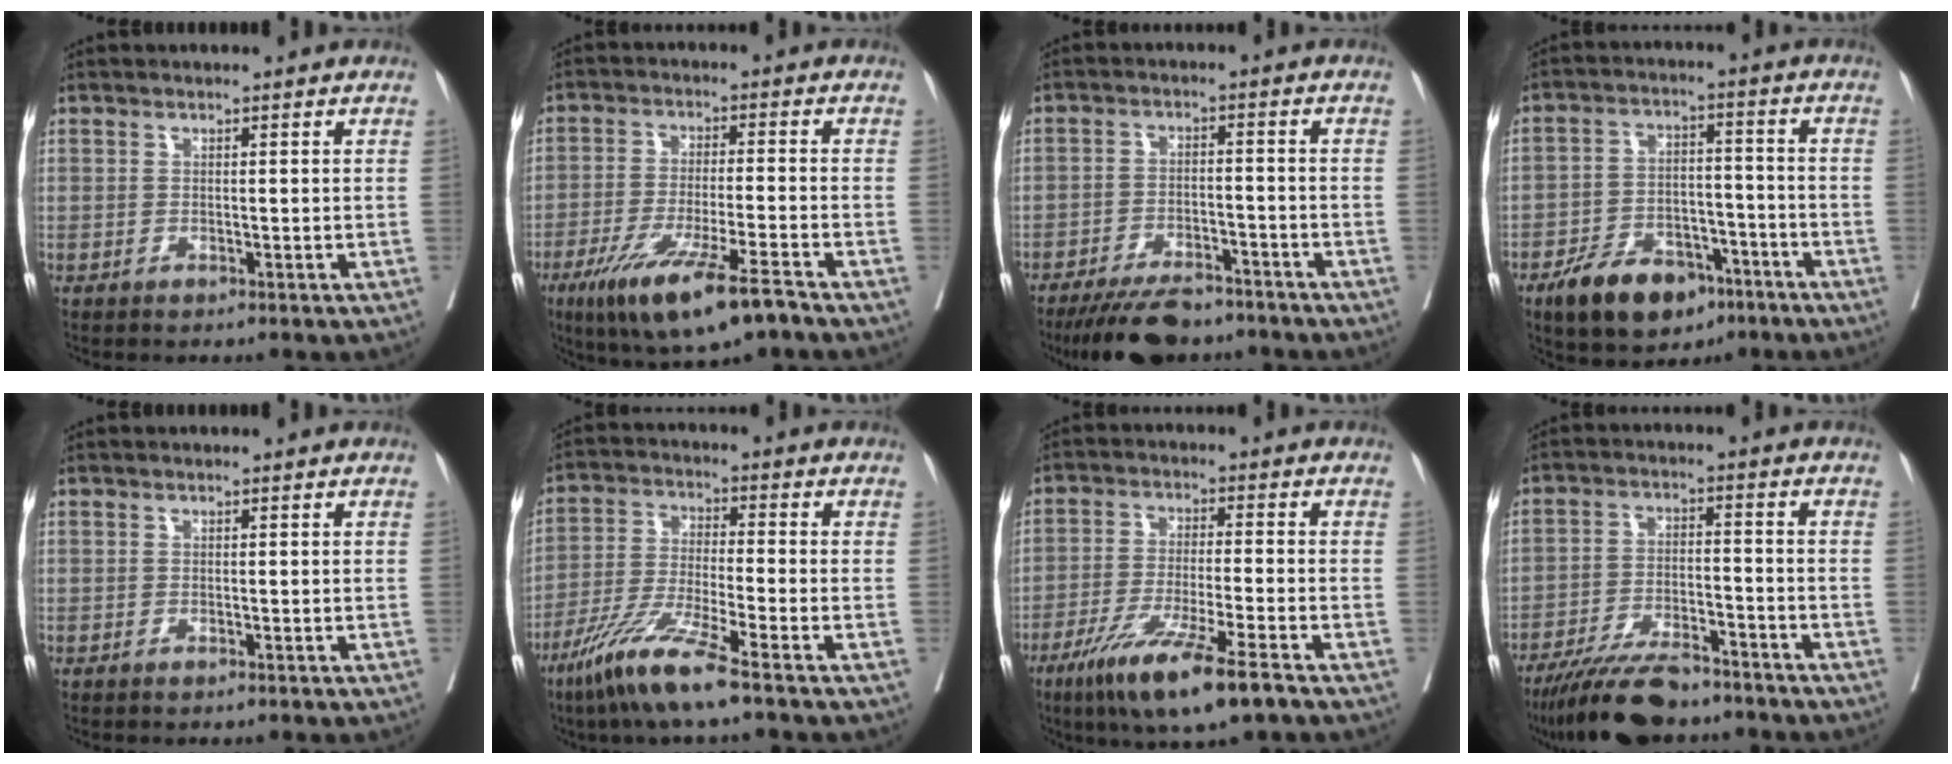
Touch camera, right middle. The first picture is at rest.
{"total": 12.6, "force": [-8.0, 1.2, 9.7], "torque": [-0.172, -0.033, -0.134]}
{"total": 9.2, "force": [-7.9, 2.8, 3.8], "torque": [-0.057, -0.010, -0.129]}
{"total": 11.3, "force": [-7.3, 5.9, 6.3], "torque": [-0.106, 0.007, -0.117]}
{"total": 0.0}
{"total": 9.9, "force": [-6.6, -0.4, 7.3], "torque": [-0.153, -0.032, -0.134]}
{"total": 11.9, "force": [-7.4, 0.2, 9.3], "torque": [-0.173, -0.035, -0.128]}
{"total": 11.4, "force": [-9.8, 2.4, 5.3], "torque": [-0.088, -0.017, -0.166]}